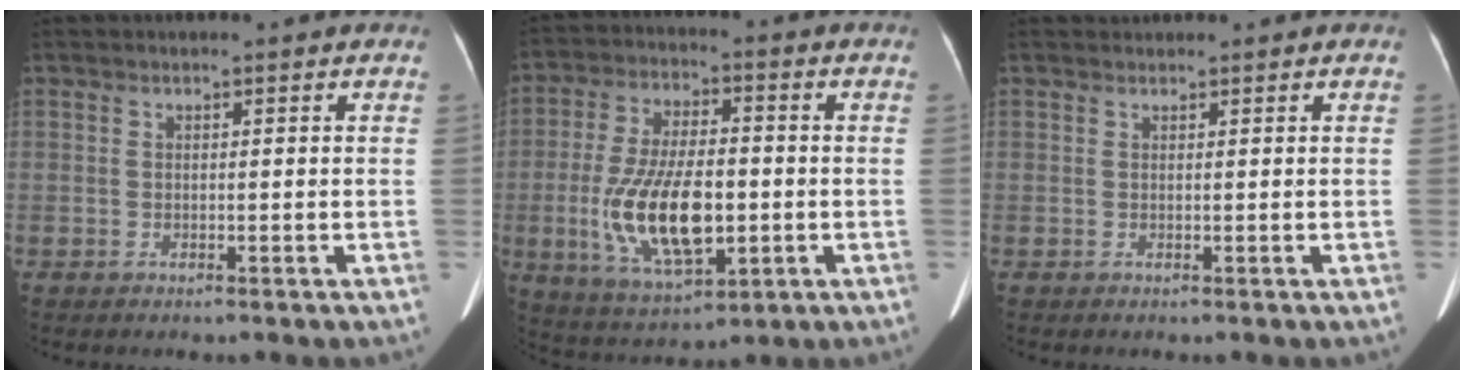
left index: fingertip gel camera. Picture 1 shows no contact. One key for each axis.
{"total": 14.5, "fx": -2.8, "fy": 5.7, "fz": 13.1, "tx": -0.264, "ty": -0.012, "tz": -0.042}
{"total": 0.6, "fx": 0.6, "fy": 0.1, "fz": -0.2, "tx": -0.006, "ty": 0.010, "tz": 0.014}